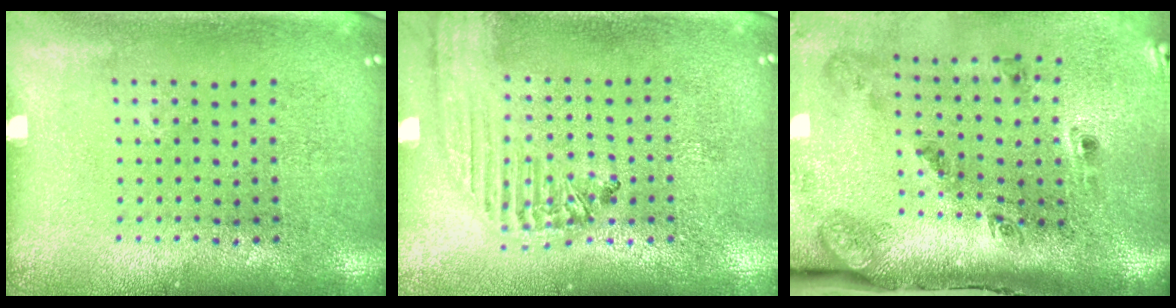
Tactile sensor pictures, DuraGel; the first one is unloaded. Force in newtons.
{"total": 1.8, "press": 1.7, "slide": 0.7}
{"total": 2.9, "press": 1.8, "slide": 2.2}